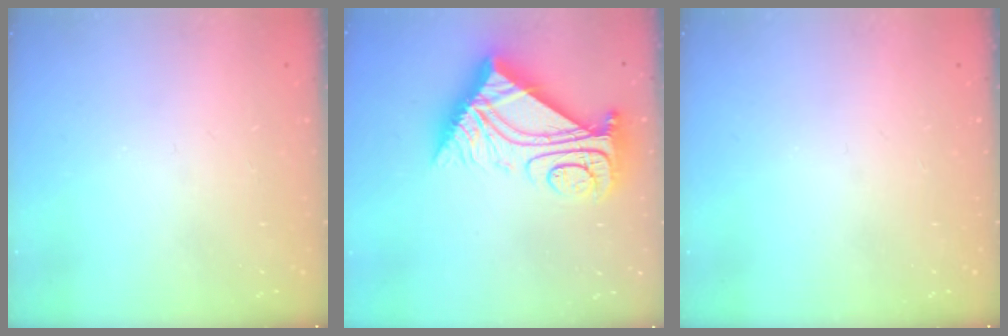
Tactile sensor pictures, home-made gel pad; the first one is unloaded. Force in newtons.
{"total": 16.2, "press": 16.1, "slide": 1.5}
{"total": 0.0}